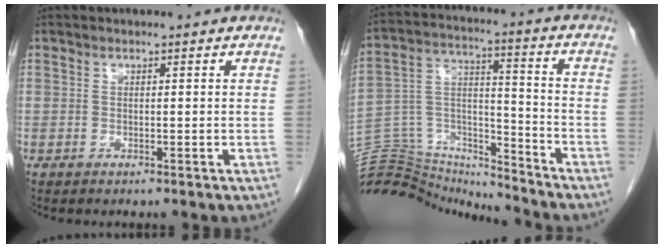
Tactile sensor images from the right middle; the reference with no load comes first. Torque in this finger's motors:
{"motor_torque": [-0.59, -0.62, -0.26, -0.06]}